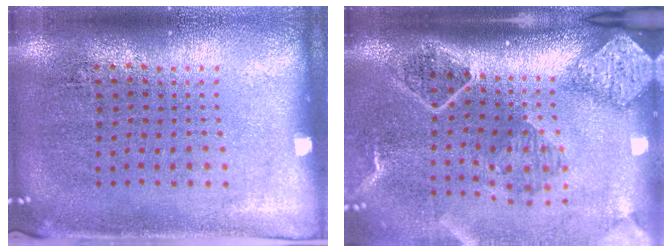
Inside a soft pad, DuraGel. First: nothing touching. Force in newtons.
{"total": 2.7, "press": 2.0, "slide": 1.8}